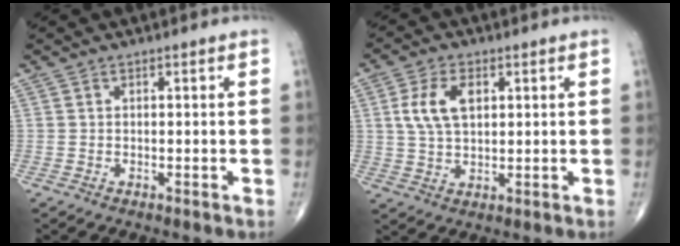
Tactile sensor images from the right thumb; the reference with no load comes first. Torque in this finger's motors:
{"motor_torque": [0.06, 0.10, 0.41, 0.17, 0.20]}